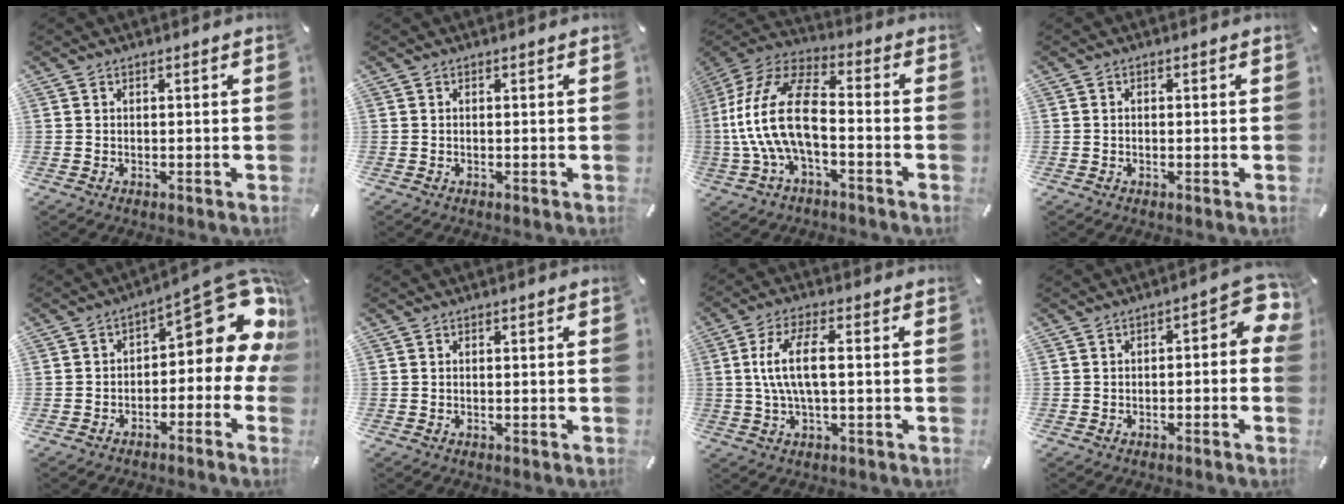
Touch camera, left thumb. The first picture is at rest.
{"total": 0.0}
{"total": 17.5, "force": [-3.1, 8.5, 15.0], "torque": [-0.316, 0.008, -0.052]}
{"total": 0.6, "force": [-0.2, 0.4, 0.3], "torque": [-0.008, 0.001, -0.004]}
{"total": 13.6, "force": [5.3, 6.3, 10.8], "torque": [-0.122, -0.052, 0.081]}
{"total": 0.0}
{"total": 9.3, "force": [0.6, 3.2, 8.8], "torque": [-0.186, -0.003, 0.003]}
{"total": 5.7, "force": [-0.6, 2.9, 4.8], "torque": [-0.064, 0.002, -0.016]}